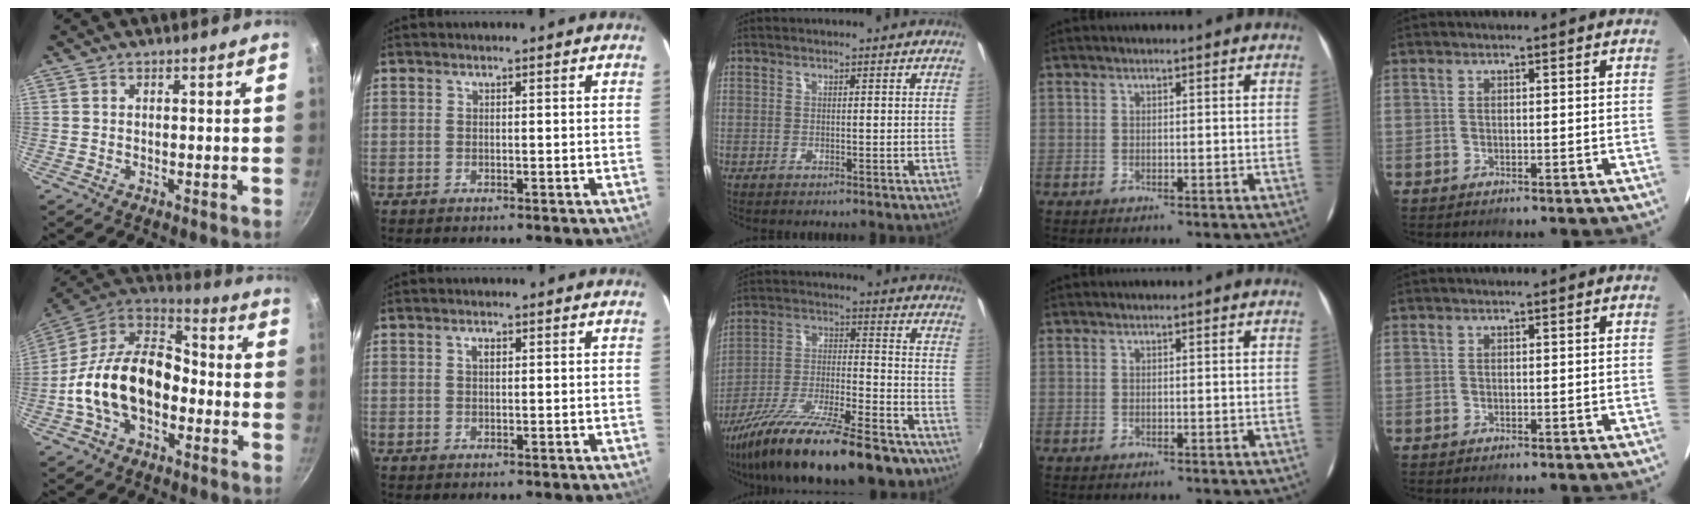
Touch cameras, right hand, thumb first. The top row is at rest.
{"thumb": {"total": 20.7, "force": [-4.2, 13.5, 15.1], "torque": [-0.242, 0.054, -0.091]}, "index": {"total": 1.2, "force": [0.4, 0.7, 0.9], "torque": [-0.017, 0.005, 0.005]}, "middle": {"total": 22.7, "force": [-16.6, 5.3, 14.6], "torque": [-0.260, -0.041, -0.261]}}